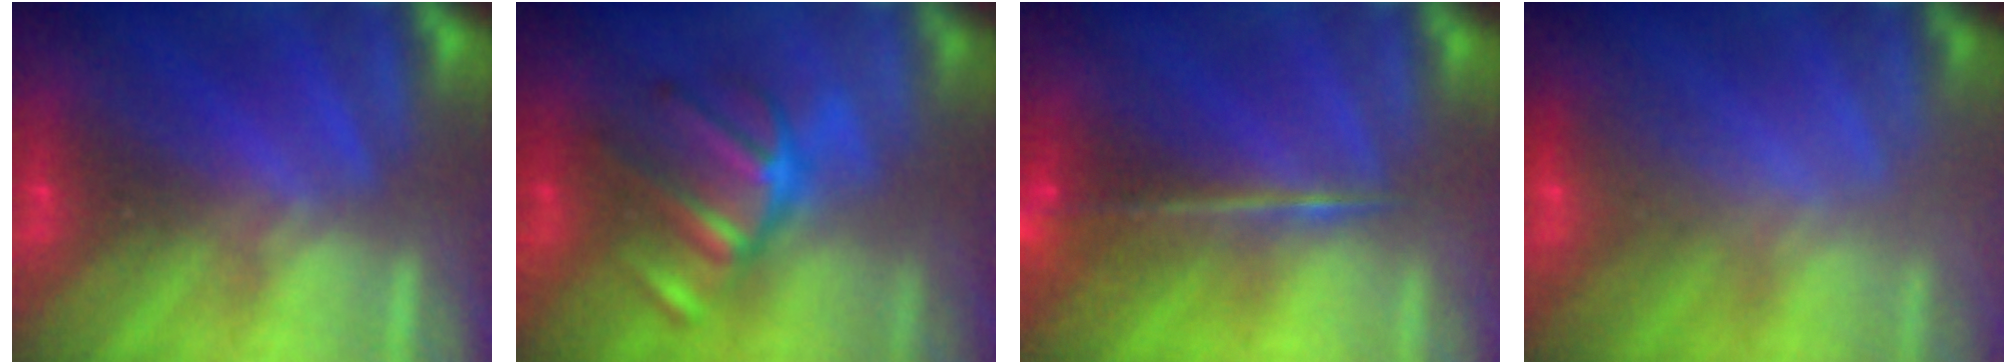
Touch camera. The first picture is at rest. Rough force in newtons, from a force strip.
{"total": 2.8}
{"total": 5.9}
{"total": 2.1}